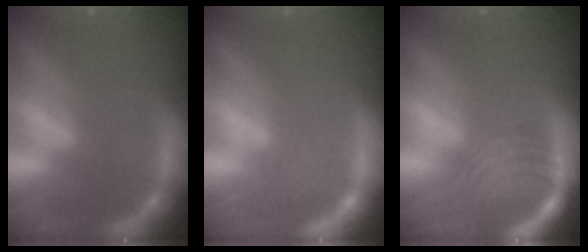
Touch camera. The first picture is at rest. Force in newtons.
{"total": 2.0}
{"total": 7.6}